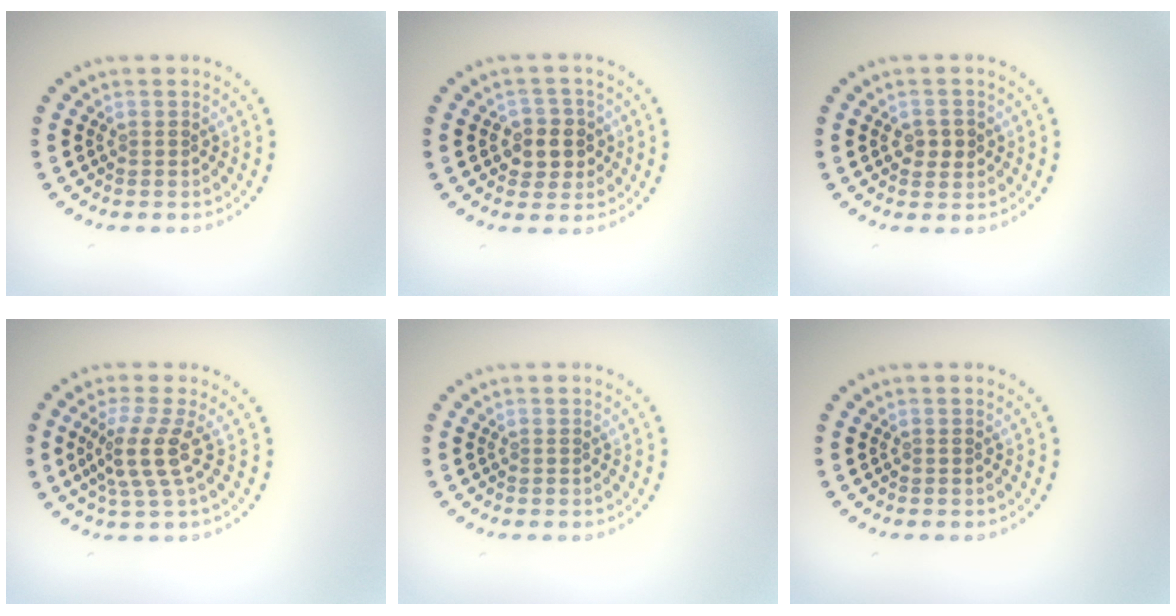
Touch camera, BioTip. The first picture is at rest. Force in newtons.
{"total": 2.8, "press": 2.6, "slide": 0.9}
{"total": 1.8, "press": 1.8, "slide": 0.2}
{"total": 3.5, "press": 2.7, "slide": 2.3}
{"total": 0.0}
{"total": 0.0}